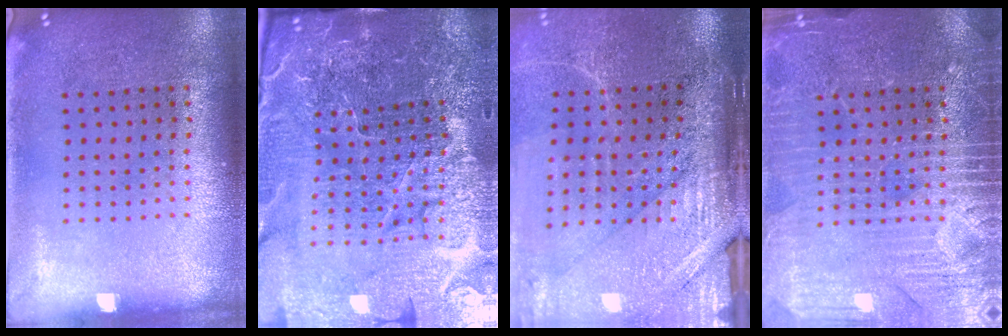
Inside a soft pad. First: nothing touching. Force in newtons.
{"total": 6.5, "press": 5.8, "slide": 3.0}
{"total": 4.3, "press": 3.7, "slide": 2.2}
{"total": 5.4, "press": 5.4, "slide": 0.7}